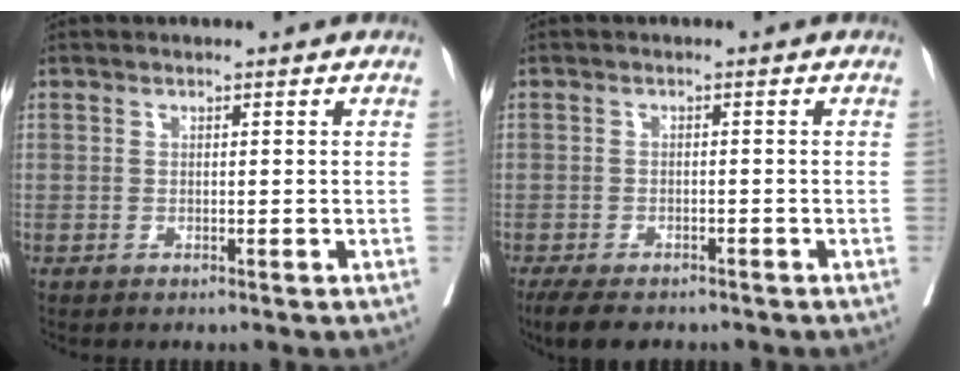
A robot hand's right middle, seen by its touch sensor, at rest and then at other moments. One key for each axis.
{"total": 5.7, "fx": -4.5, "fy": 2.2, "fz": 2.7, "tx": -0.037, "ty": -0.009, "tz": -0.068}